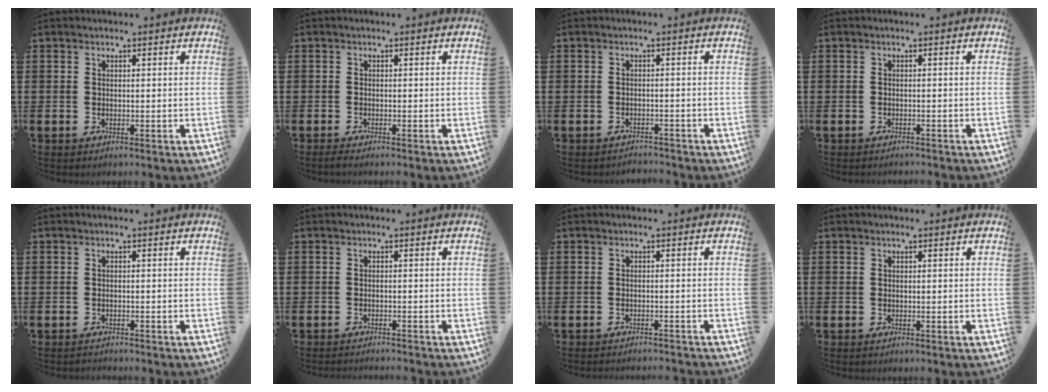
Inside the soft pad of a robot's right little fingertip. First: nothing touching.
{"total": 0.6, "force": [-0.4, 0.0, 0.5], "torque": [-0.007, -0.002, -0.008]}
{"total": 1.2, "force": [-1.2, 0.0, -0.1], "torque": [-0.003, 0.003, -0.027]}
{"total": 0.5, "force": [-0.5, 0.0, -0.1], "torque": [0.000, -0.002, -0.010]}
{"total": 0.6, "force": [-0.6, 0.1, 0.0], "torque": [-0.002, -0.002, -0.012]}
{"total": 0.8, "force": [-0.8, -0.1, -0.1], "torque": [0.000, 0.000, -0.017]}
{"total": 1.0, "force": [-1.0, -0.1, -0.1], "torque": [0.000, 0.002, -0.021]}
{"total": 0.0}